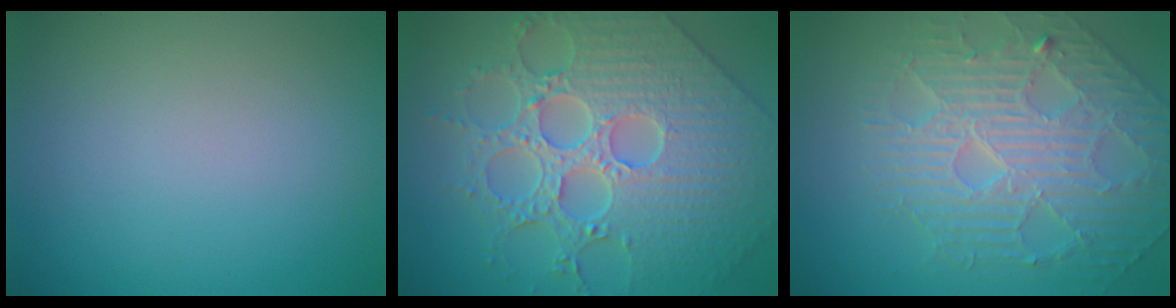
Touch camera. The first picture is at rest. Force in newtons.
{"total": 7.5, "press": 6.6, "slide": 3.5}
{"total": 5.0, "press": 4.8, "slide": 1.5}